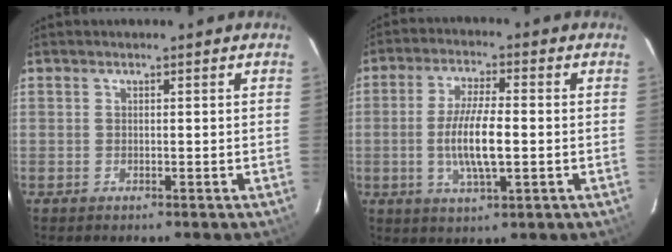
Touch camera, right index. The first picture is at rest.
{"total": 9.0, "force": [-1.2, 2.2, 8.6], "torque": [-0.168, -0.005, -0.023]}